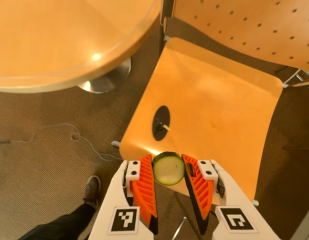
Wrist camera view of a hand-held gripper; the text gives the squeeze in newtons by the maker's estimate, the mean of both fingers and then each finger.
{"total": 8.2, "left": 7.4, "right": 8.9}